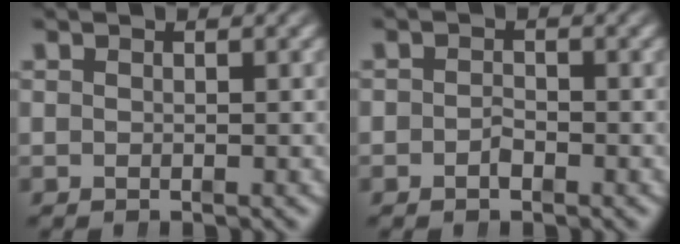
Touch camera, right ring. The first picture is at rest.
{"total": 1.4, "force": [-0.8, 0.9, 0.7], "torque": [-0.011, -0.004, -0.014]}